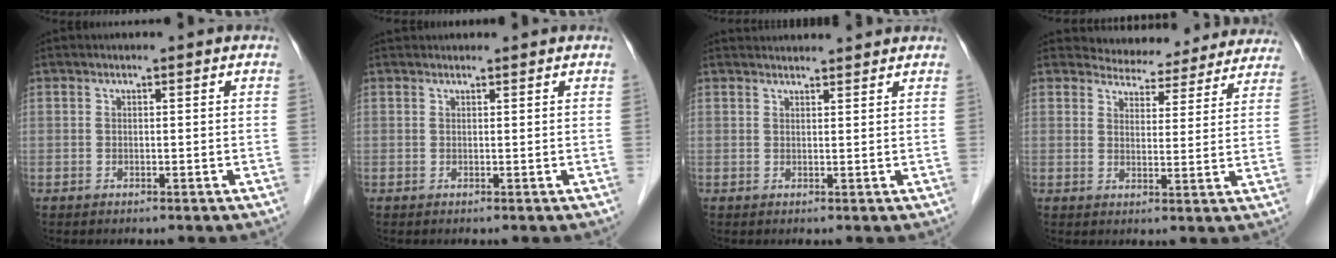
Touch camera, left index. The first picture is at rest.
{"total": 1.8, "force": [1.7, 0.3, 0.3], "torque": [-0.008, 0.028, 0.030]}
{"total": 6.1, "force": [6.0, 0.4, 1.0], "torque": [-0.013, 0.033, 0.074]}
{"total": 13.2, "force": [12.6, 3.9, 1.1], "torque": [0.013, -0.008, 0.134]}